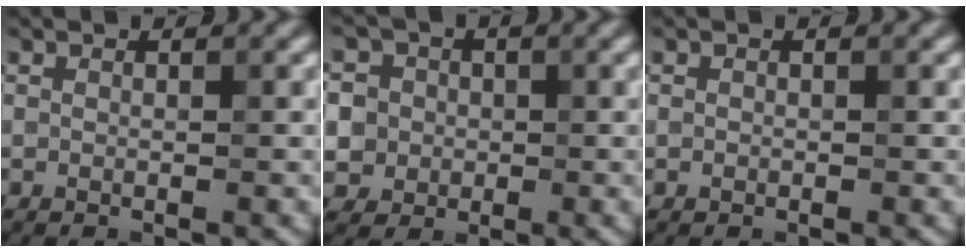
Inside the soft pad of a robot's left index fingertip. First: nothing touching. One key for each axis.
{"total": 7.8, "fx": 0.8, "fy": 7.4, "fz": 2.6, "tx": -0.058, "ty": 0.028, "tz": -0.008}
{"total": 0.0}